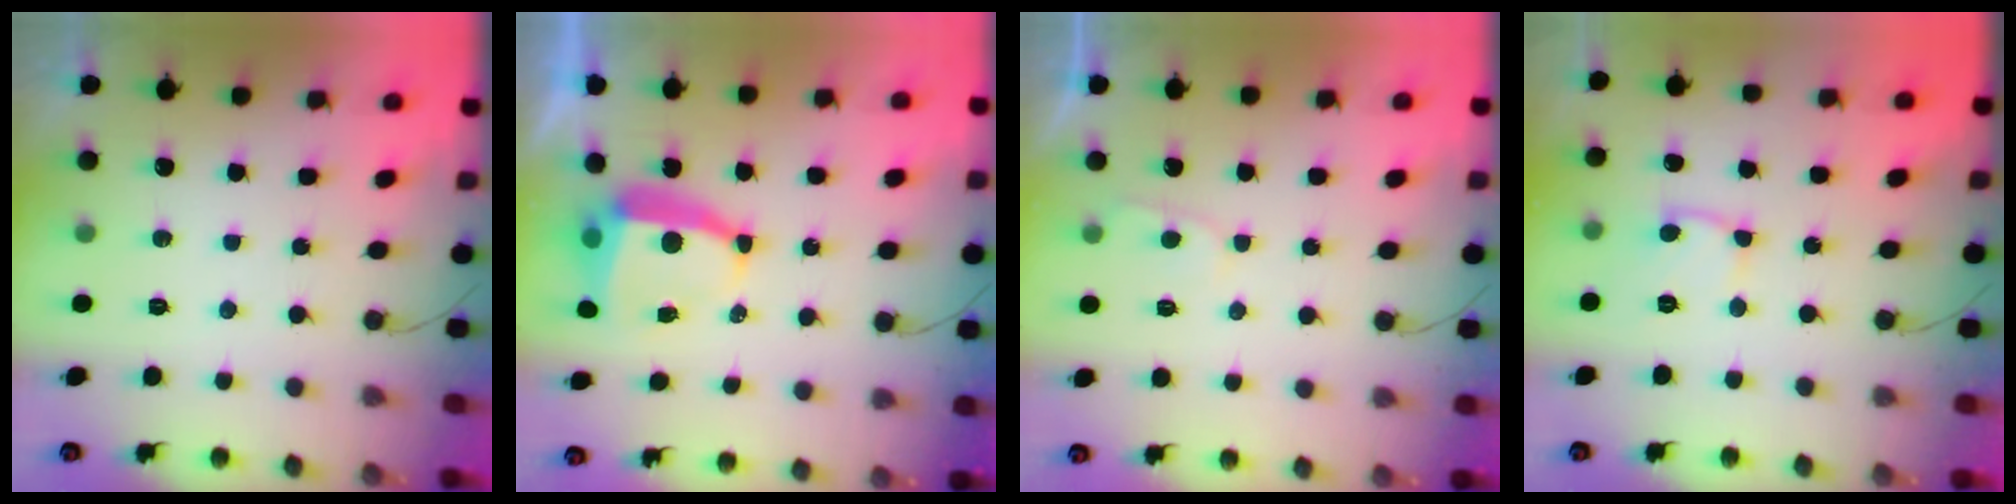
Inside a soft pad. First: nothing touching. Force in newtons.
{"total": 7.9, "press": 7.8, "slide": 0.5}
{"total": 2.9, "press": 2.9, "slide": 0.4}
{"total": 6.8, "press": 6.7, "slide": 0.8}